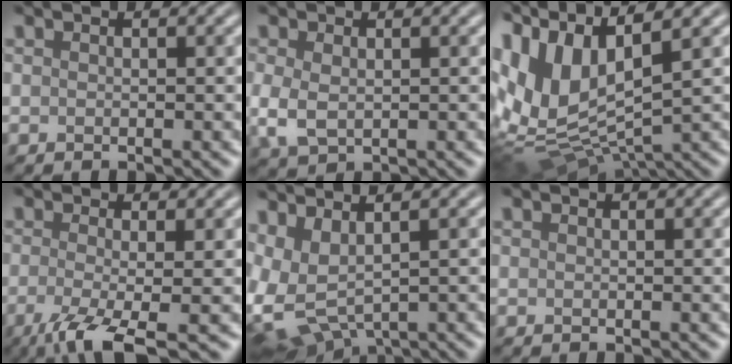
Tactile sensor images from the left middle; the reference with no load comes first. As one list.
[{"total": 3.0, "force": [-0.2, 2.0, 2.2], "torque": [-0.059, -0.005, -0.001]}, {"total": 11.6, "force": [4.7, 5.7, 9.0], "torque": [-0.215, 0.002, 0.097]}, {"total": 5.5, "force": [-2.2, 1.4, 4.8], "torque": [-0.084, -0.013, -0.049]}, {"total": 7.1, "force": [1.3, 3.3, 6.1], "torque": [-0.147, -0.008, 0.043]}, {"total": 0.0}]